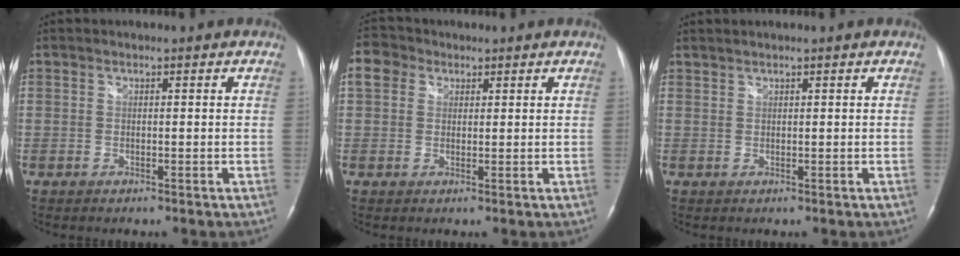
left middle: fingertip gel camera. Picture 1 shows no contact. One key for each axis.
{"total": 4.5, "fx": 2.0, "fy": 3.6, "fz": 1.7, "tx": -0.047, "ty": 0.022, "tz": 0.038}
{"total": 1.0, "fx": 1.0, "fy": 0.0, "fz": 0.2, "tx": -0.007, "ty": 0.008, "tz": 0.024}